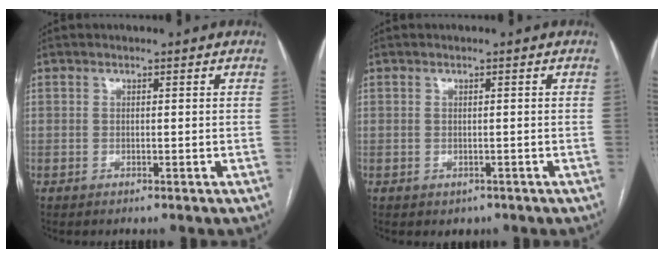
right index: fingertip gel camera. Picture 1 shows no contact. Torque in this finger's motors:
{"motor_torque": [0.06, -0.10, 0.03, -0.01]}